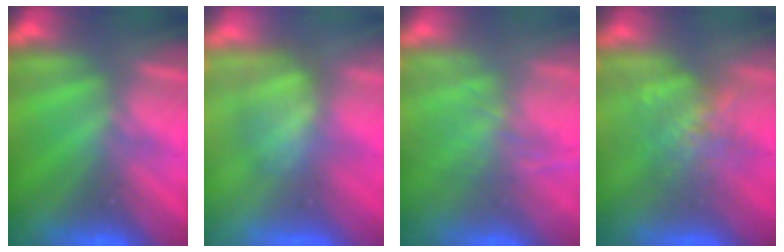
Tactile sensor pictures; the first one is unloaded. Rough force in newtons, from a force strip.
{"total": 8.1}
{"total": 7.4}
{"total": 10.0}